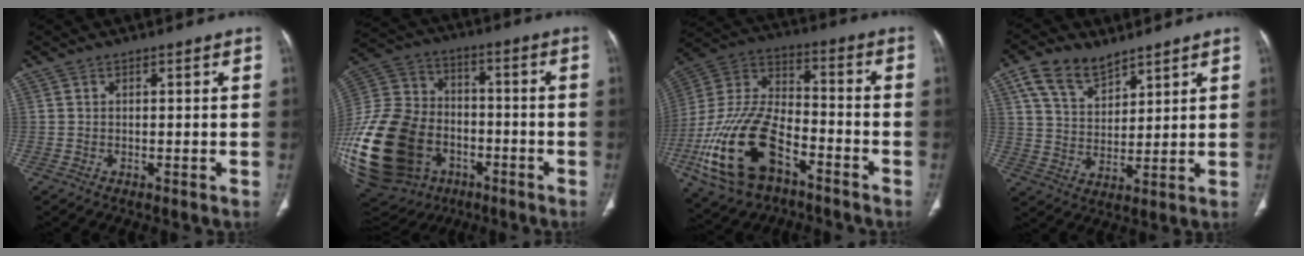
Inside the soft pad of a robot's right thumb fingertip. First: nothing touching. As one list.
[{"total": 36.1, "force": [-11.7, 26.5, 21.4], "torque": [-0.556, 0.051, -0.199]}, {"total": 21.9, "force": [-10.2, 11.6, 15.5], "torque": [-0.323, 0.050, -0.182]}, {"total": 9.8, "force": [6.4, 5.4, 5.0], "torque": [-0.077, -0.024, 0.128]}]